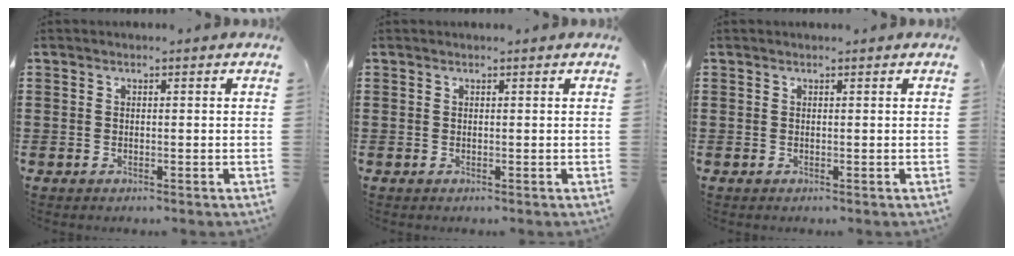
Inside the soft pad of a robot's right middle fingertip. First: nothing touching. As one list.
[{"total": 0.0}, {"total": 0.0}]